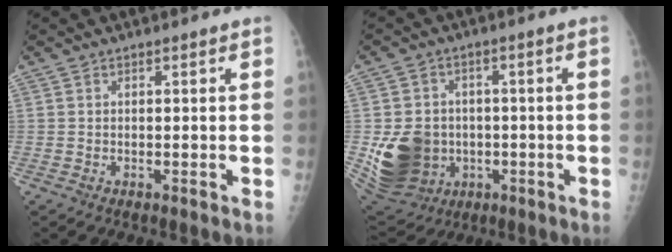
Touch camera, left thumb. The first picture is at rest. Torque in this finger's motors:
{"motor_torque": [0.09, 0.14, 0.71, 0.34, 0.10]}